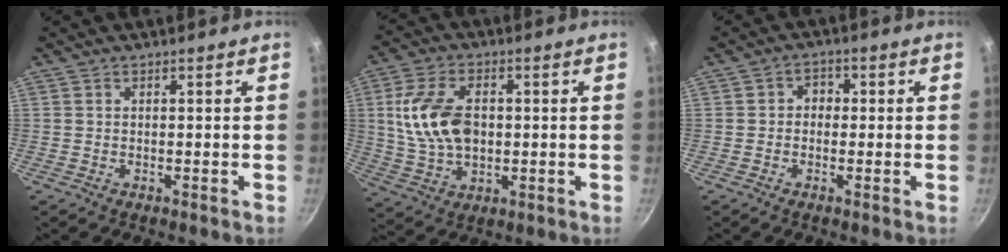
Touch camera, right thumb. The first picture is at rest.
{"total": 13.5, "force": [1.2, 8.6, 10.3], "torque": [-0.183, 0.001, 0.026]}
{"total": 2.7, "force": [-0.2, 2.4, 1.3], "torque": [-0.002, 0.008, -0.009]}